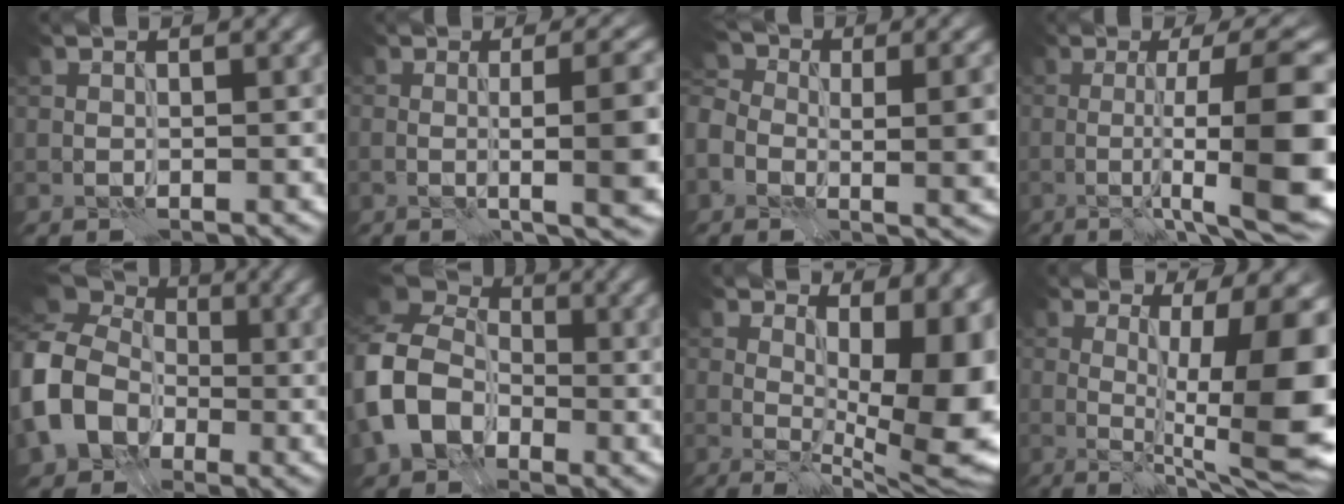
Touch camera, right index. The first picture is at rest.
{"total": 9.8, "force": [-0.7, 2.9, 9.3], "torque": [-0.089, 0.012, -0.002]}
{"total": 10.3, "force": [-1.7, 6.3, 8.0], "torque": [-0.118, -0.007, -0.015]}
{"total": 12.3, "force": [-1.6, 3.1, 11.8], "torque": [-0.143, 0.008, -0.021]}
{"total": 10.0, "force": [-1.6, 8.4, 5.1], "torque": [-0.115, -0.012, -0.046]}
{"total": 9.9, "force": [-3.1, 7.7, 5.3], "torque": [-0.132, -0.016, -0.063]}
{"total": 14.7, "force": [1.5, 5.8, 13.4], "torque": [-0.137, 0.000, 0.049]}
{"total": 12.1, "force": [-0.8, 2.9, 11.8], "torque": [-0.157, -0.003, -0.012]}